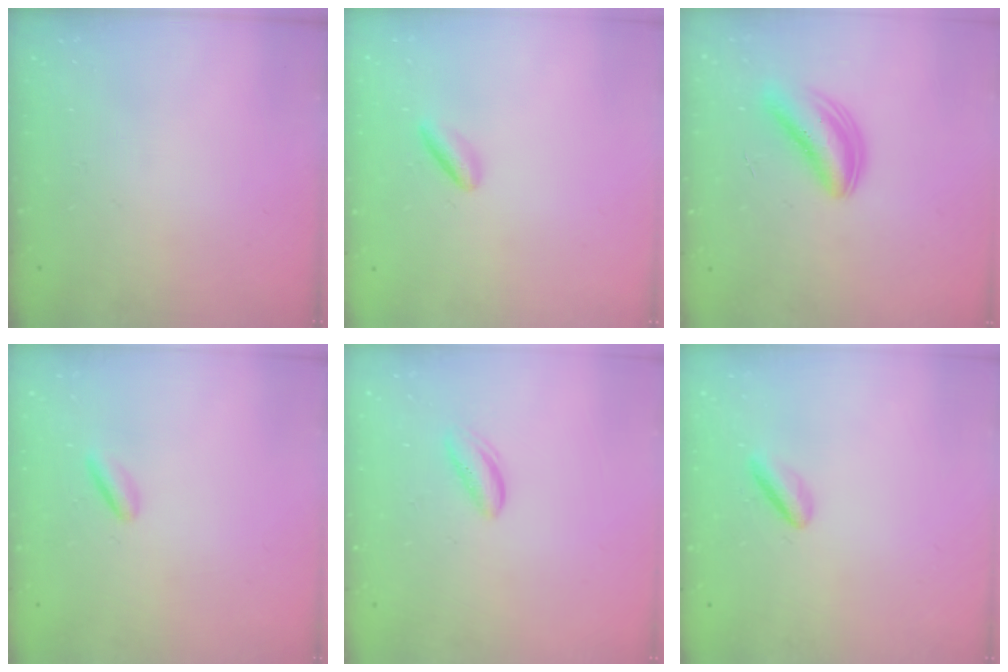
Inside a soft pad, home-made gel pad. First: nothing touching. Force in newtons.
{"total": 3.6, "press": 3.4, "slide": 1.3}
{"total": 5.9, "press": 5.8, "slide": 0.7}
{"total": 2.2, "press": 2.1, "slide": 0.6}
{"total": 3.3, "press": 3.3, "slide": 0.3}
{"total": 2.5, "press": 2.5, "slide": 0.3}